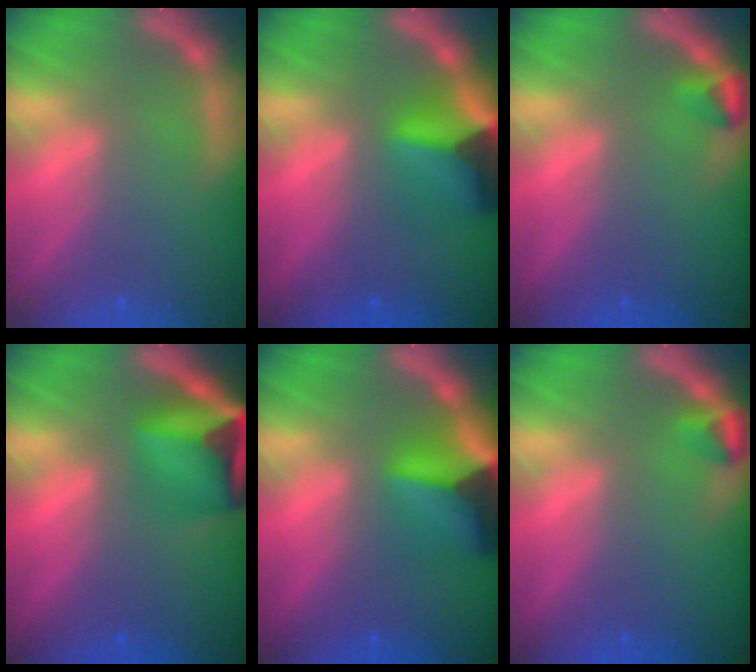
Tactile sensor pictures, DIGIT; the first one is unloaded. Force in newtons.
{"total": 7.4}
{"total": 1.5}
{"total": 8.4}
{"total": 8.4}
{"total": 1.5}